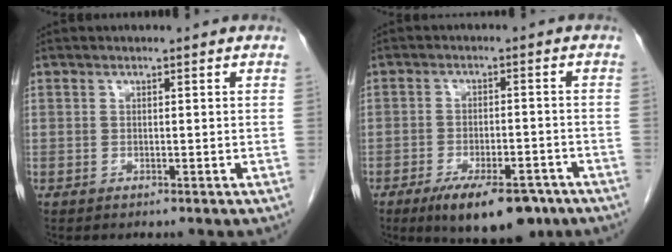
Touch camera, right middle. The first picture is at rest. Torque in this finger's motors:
{"motor_torque": [1.10, -1.04, 0.14, 0.08]}